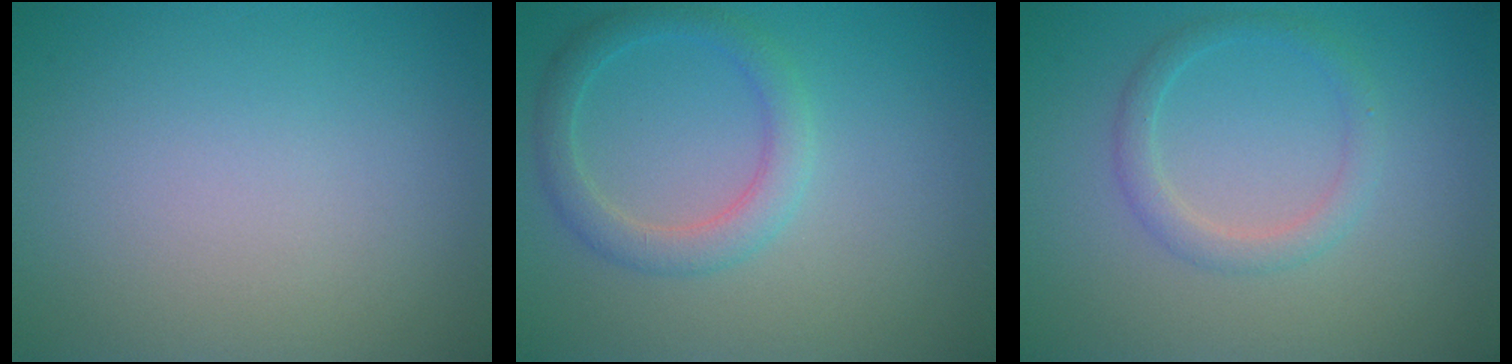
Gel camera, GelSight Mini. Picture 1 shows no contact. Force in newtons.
{"total": 2.8, "press": 2.8, "slide": 0.1}
{"total": 2.0, "press": 2.0, "slide": 0.1}